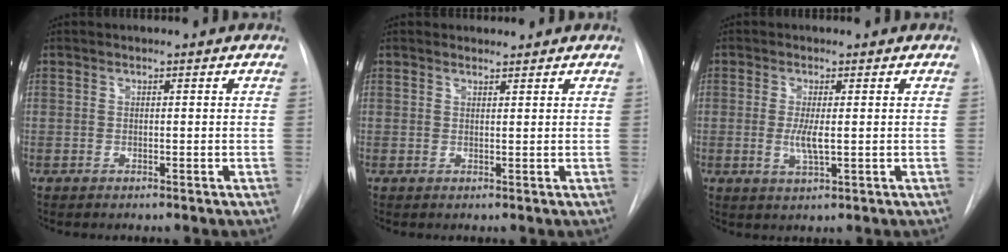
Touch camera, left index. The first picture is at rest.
{"total": 1.0, "force": [1.0, 0.3, -0.1], "torque": [-0.007, 0.001, 0.016]}
{"total": 3.4, "force": [-0.1, 0.6, 3.3], "torque": [-0.068, -0.008, 0.001]}